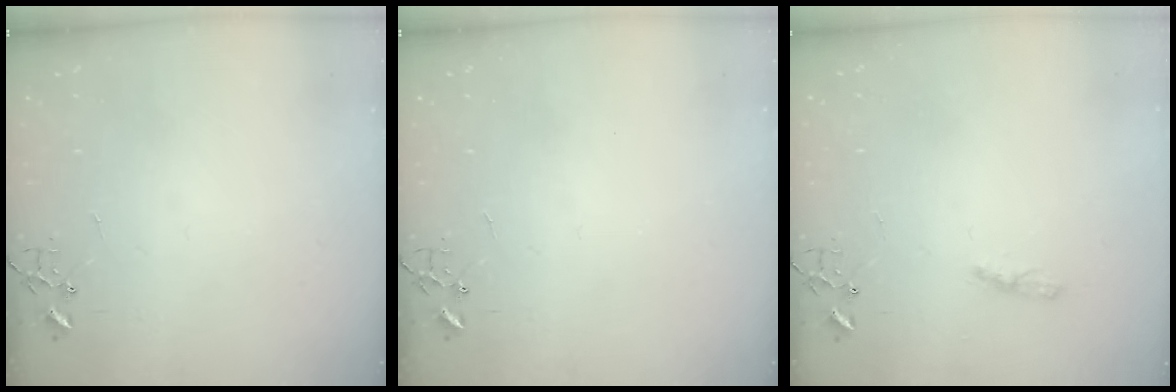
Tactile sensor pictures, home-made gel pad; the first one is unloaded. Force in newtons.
{"total": 0.0}
{"total": 4.7, "press": 4.7, "slide": 0.4}